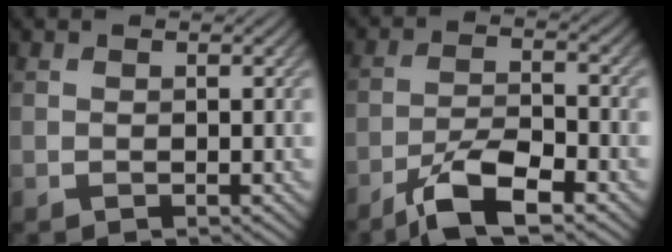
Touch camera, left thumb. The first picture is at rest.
{"total": 7.5, "force": [-4.9, 2.0, 5.3], "torque": [-0.104, 0.002, -0.093]}